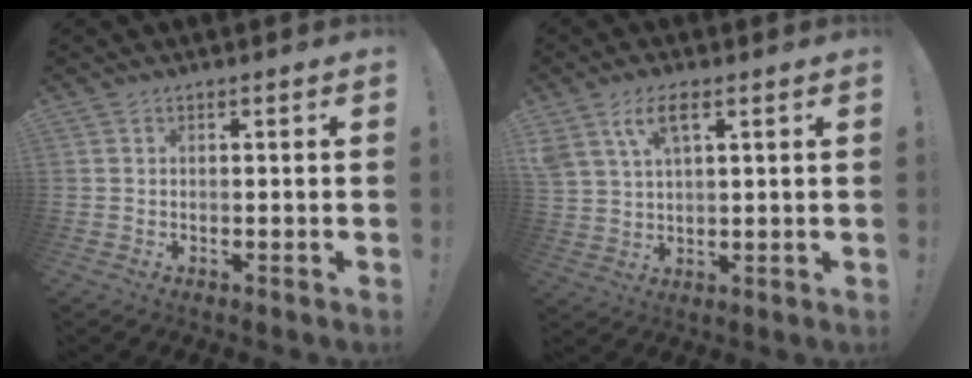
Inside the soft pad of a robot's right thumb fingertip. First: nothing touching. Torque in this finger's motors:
{"motor_torque": [-0.08, -0.16, 0.25, 0.20, 0.07]}